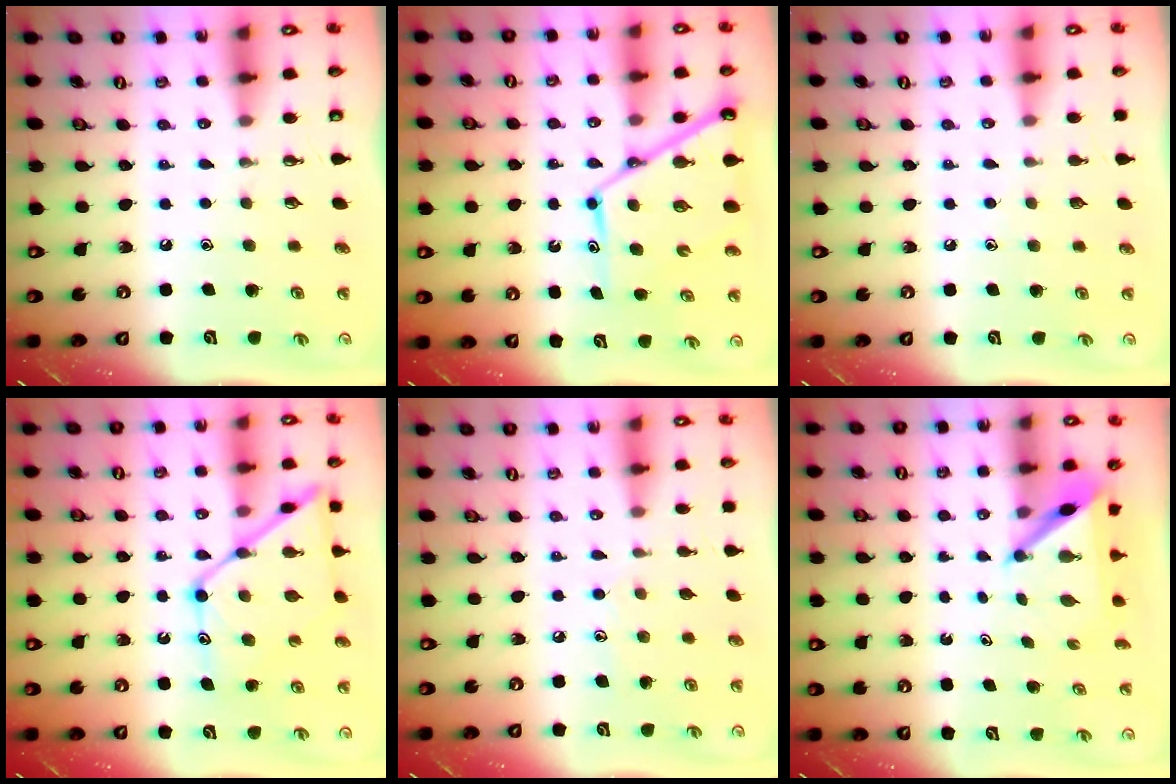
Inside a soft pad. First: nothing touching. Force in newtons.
{"total": 14.3, "press": 14.2, "slide": 1.4}
{"total": 3.0, "press": 2.9, "slide": 0.3}
{"total": 16.3, "press": 16.2, "slide": 1.5}
{"total": 4.9, "press": 4.9, "slide": 0.5}
{"total": 4.1, "press": 4.1, "slide": 0.4}